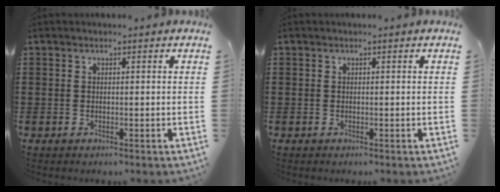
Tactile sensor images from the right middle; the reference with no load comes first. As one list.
[{"total": 0.0}]